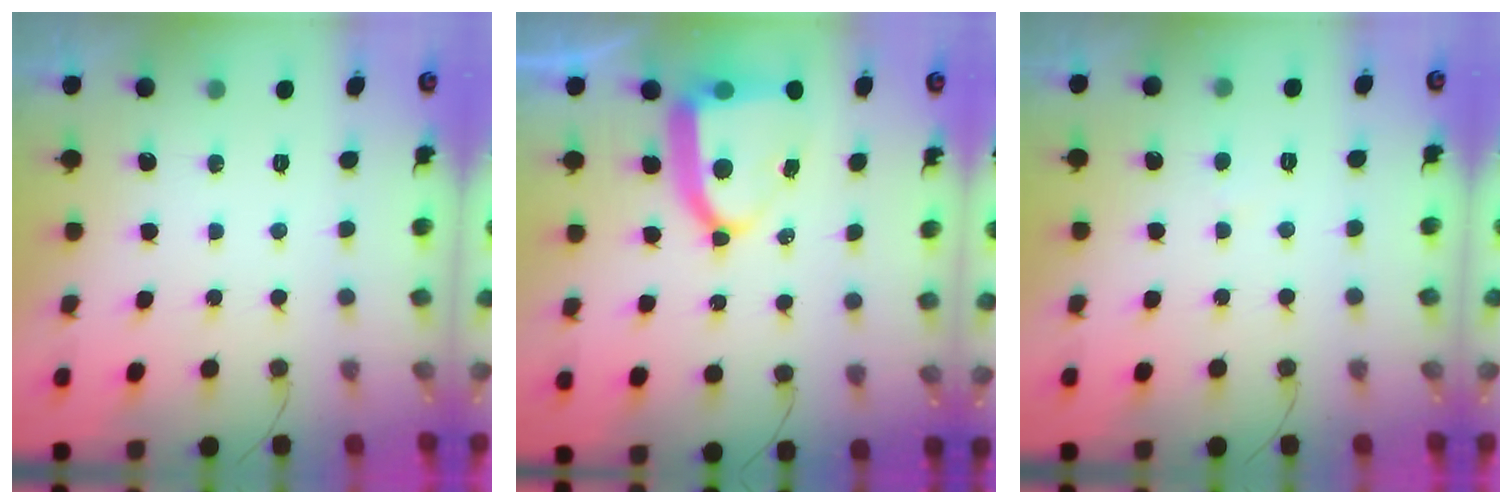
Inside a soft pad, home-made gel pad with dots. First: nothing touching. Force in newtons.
{"total": 11.8, "press": 11.7, "slide": 1.4}
{"total": 1.8, "press": 1.8, "slide": 0.2}